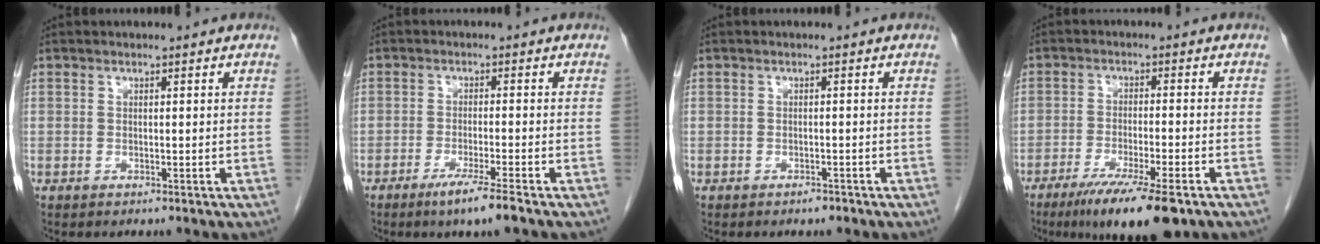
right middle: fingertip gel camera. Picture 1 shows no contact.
{"total": 5.1, "force": [-3.3, -0.7, 3.7], "torque": [-0.065, -0.014, -0.063]}
{"total": 0.9, "force": [-0.7, 0.3, 0.4], "torque": [-0.007, 0.001, -0.010]}
{"total": 11.4, "force": [-7.7, 1.2, 8.4], "torque": [-0.131, -0.025, -0.118]}